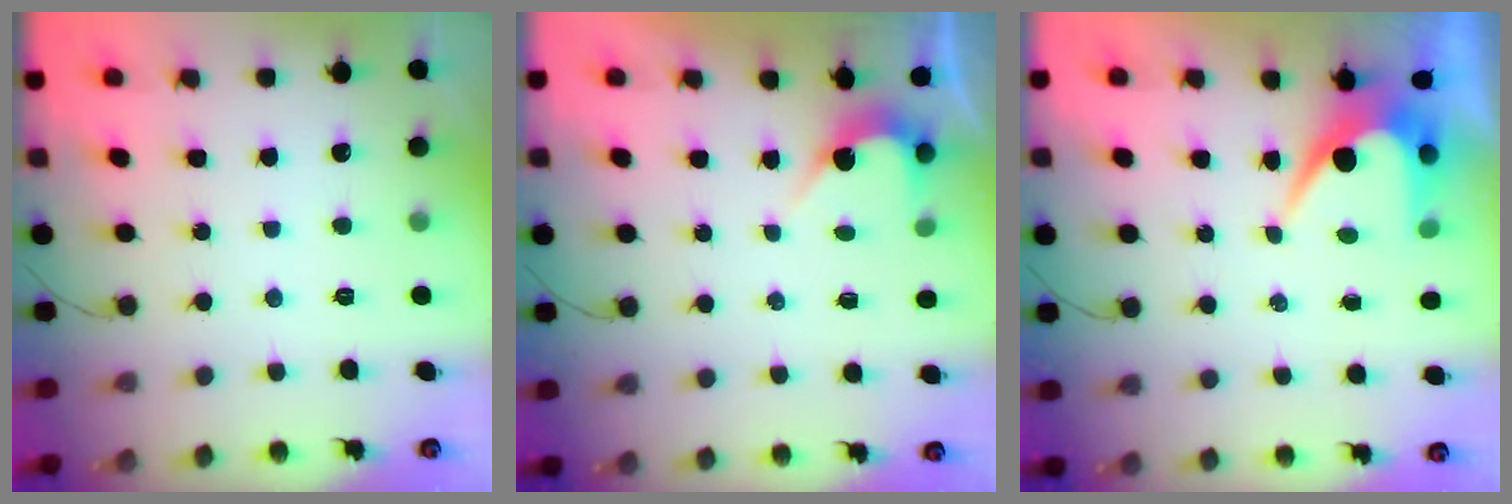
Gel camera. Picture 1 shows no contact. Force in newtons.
{"total": 2.5, "press": 2.5, "slide": 0.2}
{"total": 7.1, "press": 7.1, "slide": 0.5}